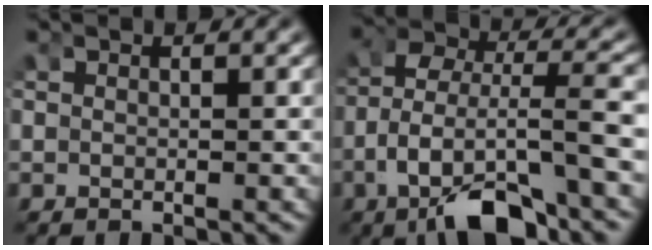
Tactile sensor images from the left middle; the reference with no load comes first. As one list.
[{"total": 7.7, "force": [-2.4, 3.5, 6.4], "torque": [-0.100, 0.001, -0.034]}]